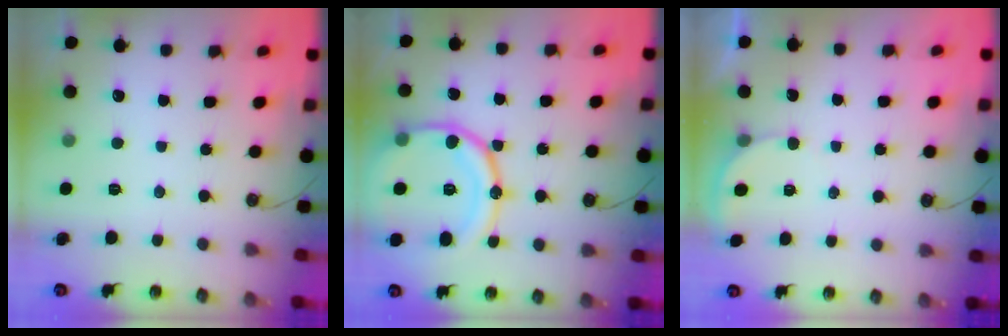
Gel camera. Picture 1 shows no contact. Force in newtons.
{"total": 17.9, "press": 17.8, "slide": 2.1}
{"total": 2.5, "press": 2.5, "slide": 0.3}